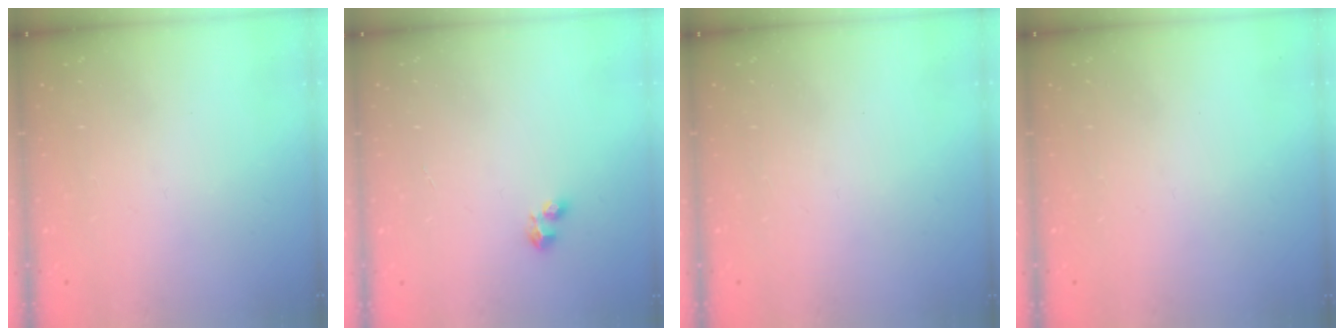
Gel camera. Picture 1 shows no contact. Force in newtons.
{"total": 3.1, "press": 3.1, "slide": 0.5}
{"total": 0.0}
{"total": 0.0}